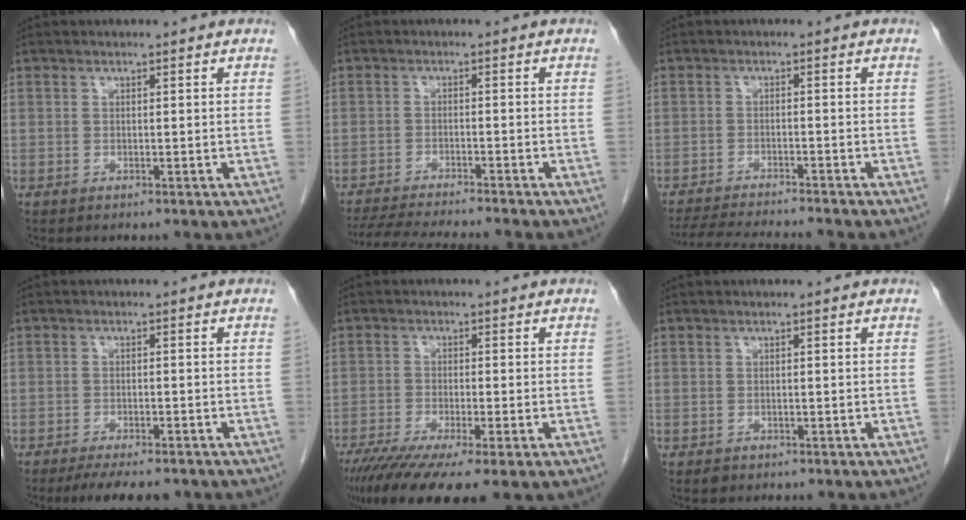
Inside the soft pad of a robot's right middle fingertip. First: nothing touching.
{"total": 11.1, "force": [-10.1, -0.6, 4.5], "torque": [-0.064, -0.017, -0.160]}
{"total": 10.4, "force": [-9.6, -0.4, 3.9], "torque": [-0.056, -0.015, -0.151]}
{"total": 7.1, "force": [-5.8, 1.7, 3.7], "torque": [-0.049, -0.009, -0.086]}
{"total": 13.4, "force": [-8.7, 2.4, 10.0], "torque": [-0.171, -0.034, -0.142]}
{"total": 0.9, "force": [-0.5, 0.6, 0.3], "torque": [-0.007, 0.001, -0.005]}